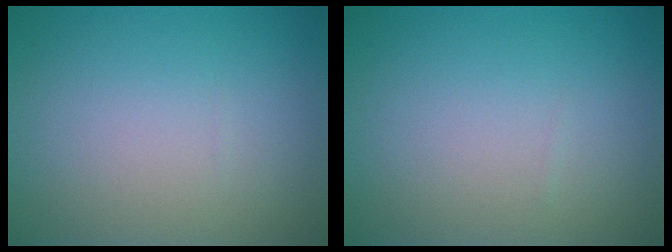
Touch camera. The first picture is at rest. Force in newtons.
{"total": 0.0}